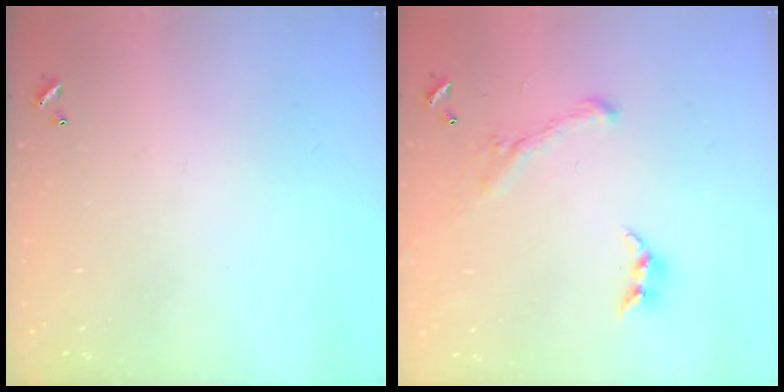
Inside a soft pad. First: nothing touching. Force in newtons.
{"total": 1.4, "press": 0.6, "slide": 1.2}